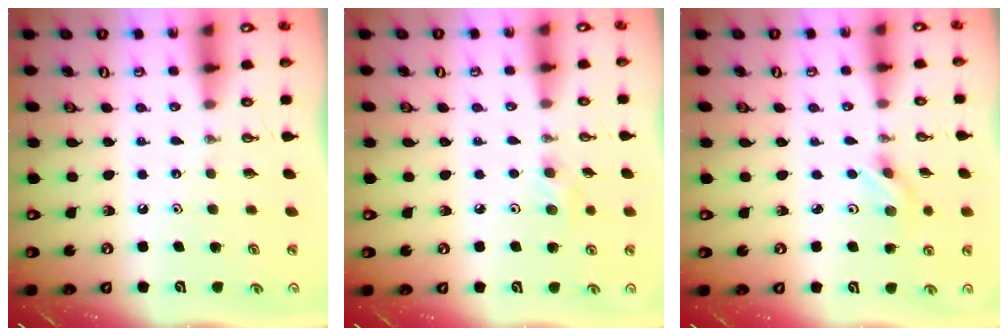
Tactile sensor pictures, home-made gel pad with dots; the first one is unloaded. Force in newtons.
{"total": 8.3, "press": 7.1, "slide": 4.2}
{"total": 2.3, "press": 2.1, "slide": 0.8}